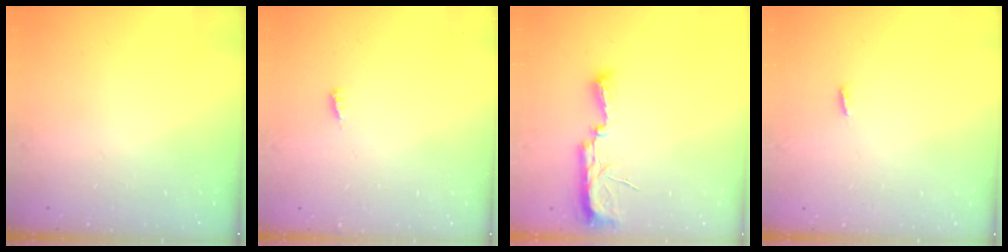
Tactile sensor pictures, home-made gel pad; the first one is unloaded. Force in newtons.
{"total": 2.6, "press": 2.6, "slide": 0.3}
{"total": 10.3, "press": 8.9, "slide": 5.2}
{"total": 3.0, "press": 2.9, "slide": 0.8}